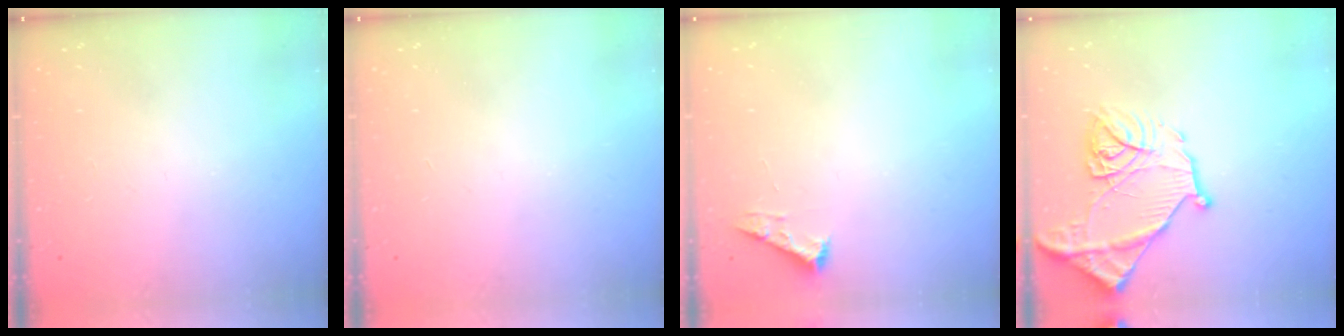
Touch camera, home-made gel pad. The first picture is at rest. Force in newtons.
{"total": 0.0}
{"total": 2.5, "press": 2.5, "slide": 0.3}
{"total": 17.5, "press": 17.4, "slide": 1.9}